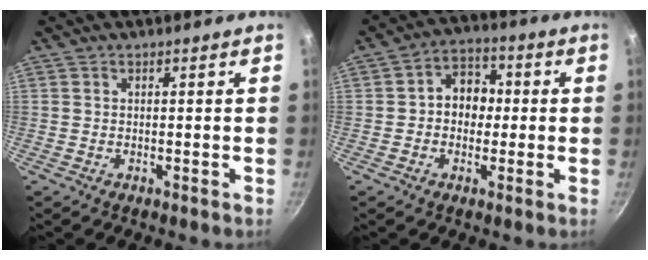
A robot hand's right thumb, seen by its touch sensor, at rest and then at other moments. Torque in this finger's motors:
{"motor_torque": [0.14, -0.37, 0.02, 0.03, 0.16]}